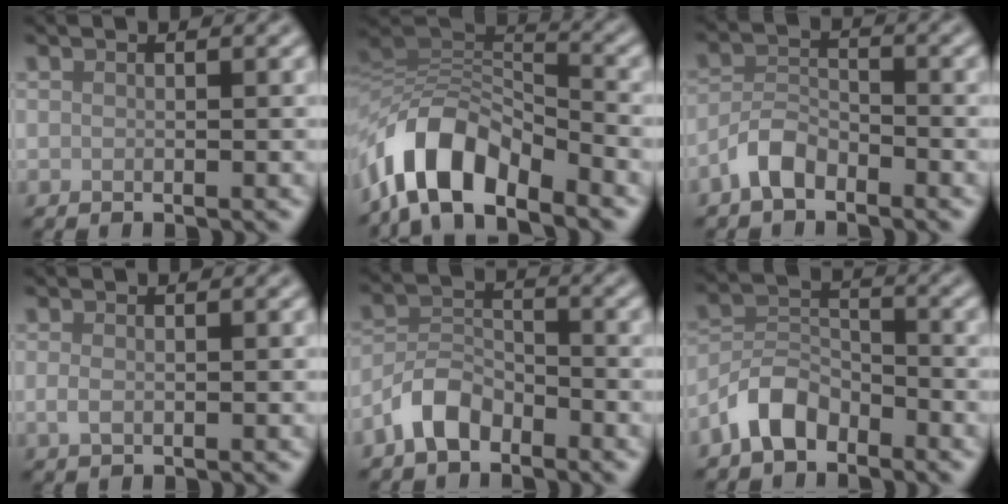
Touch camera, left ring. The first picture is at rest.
{"total": 8.8, "force": [-5.6, 4.0, 5.5], "torque": [-0.093, 0.007, -0.112]}
{"total": 3.2, "force": [-2.4, 1.4, 1.5], "torque": [-0.028, 0.009, -0.055]}
{"total": 1.1, "force": [-0.1, 0.7, 0.9], "torque": [-0.024, -0.003, -0.002]}
{"total": 4.1, "force": [-2.9, 2.1, 1.9], "torque": [-0.034, 0.008, -0.066]}
{"total": 4.4, "force": [-3.2, 2.4, 2.0], "torque": [-0.033, 0.009, -0.072]}